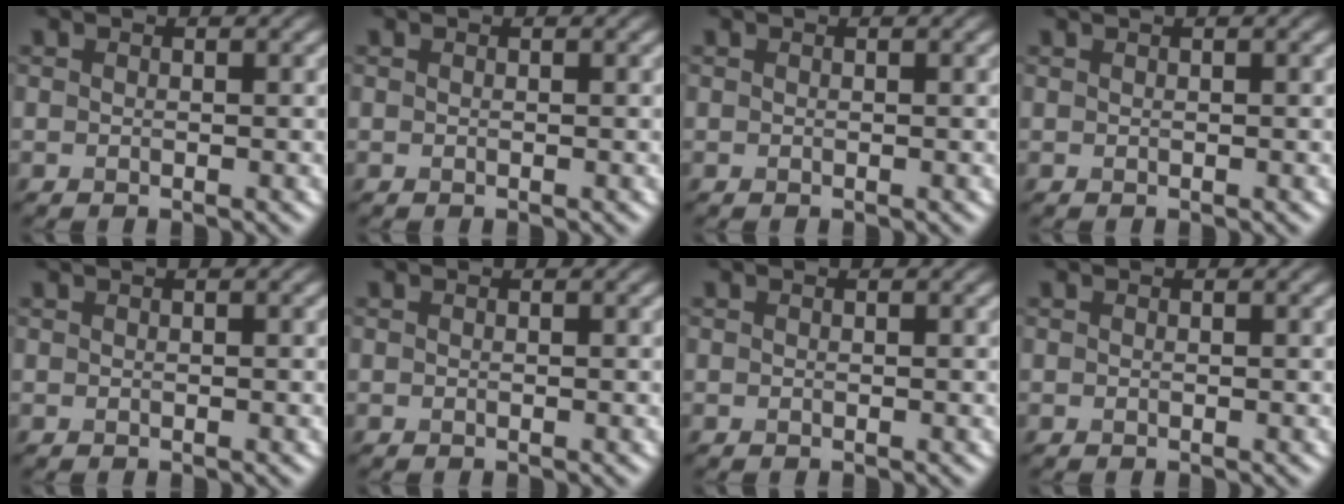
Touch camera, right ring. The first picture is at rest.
{"total": 0.0}
{"total": 0.0}
{"total": 0.8, "force": [0.5, 0.2, 0.6], "torque": [-0.009, 0.002, 0.004]}
{"total": 0.7, "force": [0.5, 0.1, 0.5], "torque": [-0.010, 0.004, 0.004]}
{"total": 0.0}
{"total": 0.0}
{"total": 0.0}